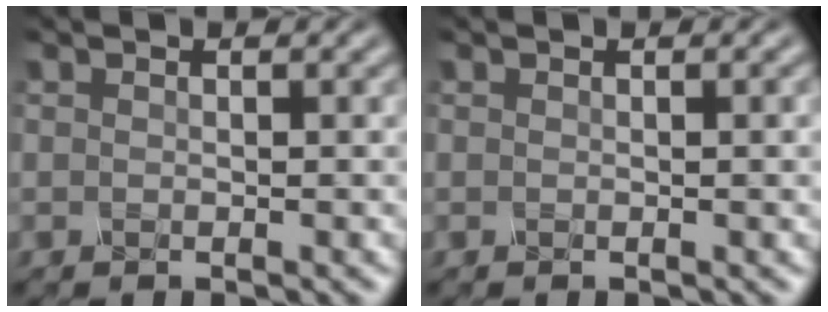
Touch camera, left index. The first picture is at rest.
{"total": 1.3, "force": [0.0, 0.4, 1.2], "torque": [-0.011, 0.002, -0.003]}